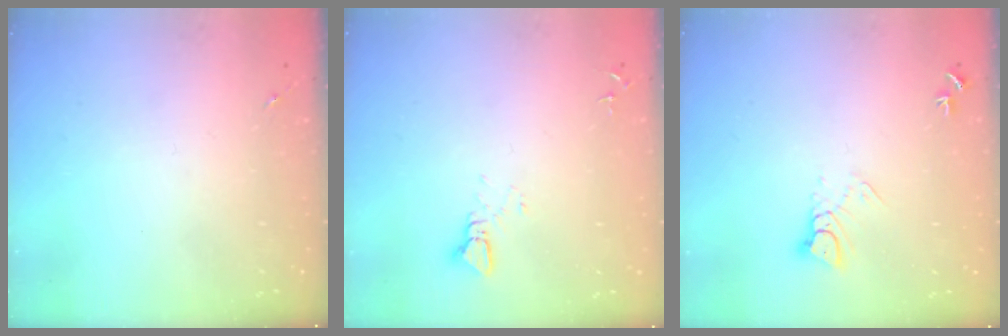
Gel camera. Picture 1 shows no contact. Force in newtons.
{"total": 2.4, "press": 2.4, "slide": 0.1}
{"total": 4.9, "press": 4.8, "slide": 0.3}